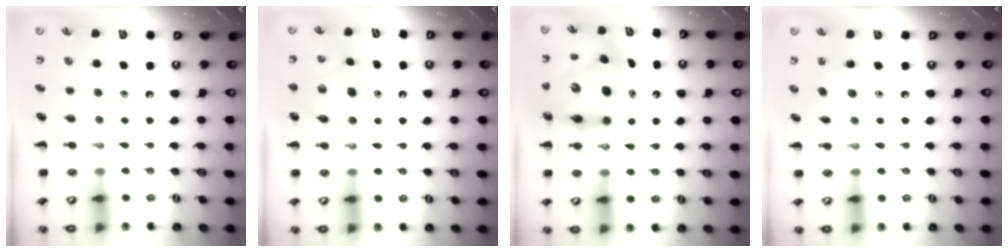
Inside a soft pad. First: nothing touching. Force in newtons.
{"total": 5.9, "press": 5.7, "slide": 1.3}
{"total": 9.9, "press": 9.5, "slide": 2.8}
{"total": 3.0, "press": 2.8, "slide": 0.9}